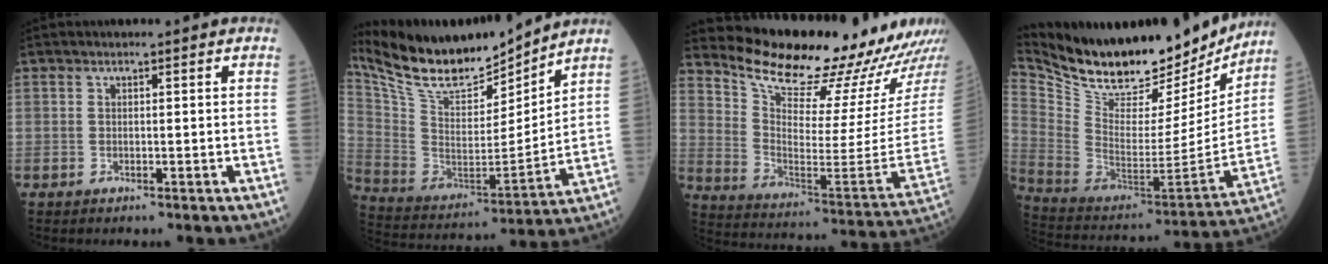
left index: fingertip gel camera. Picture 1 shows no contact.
{"total": 18.8, "force": [17.1, 3.3, 7.0], "torque": [-0.149, -0.011, 0.310]}
{"total": 23.2, "force": [21.7, 1.5, 8.2], "torque": [-0.150, -0.111, 0.307]}
{"total": 27.0, "force": [22.7, 9.0, 11.5], "torque": [-0.220, -0.028, 0.349]}